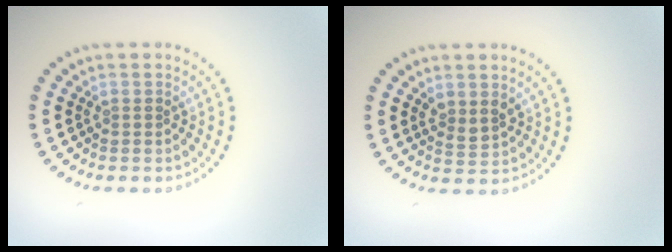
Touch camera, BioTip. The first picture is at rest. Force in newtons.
{"total": 1.6, "press": 1.3, "slide": 0.9}